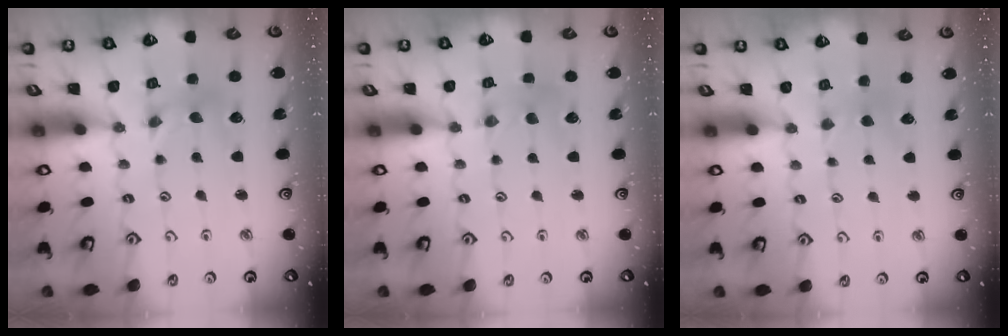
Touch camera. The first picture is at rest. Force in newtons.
{"total": 2.4, "press": 2.4, "slide": 0.3}
{"total": 2.4, "press": 2.4, "slide": 0.3}